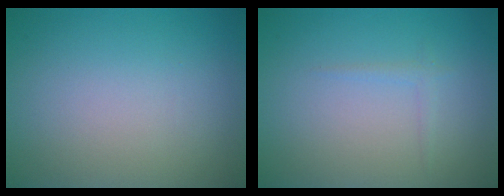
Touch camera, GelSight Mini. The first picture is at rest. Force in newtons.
{"total": 0.9, "press": 0.8, "slide": 0.1}